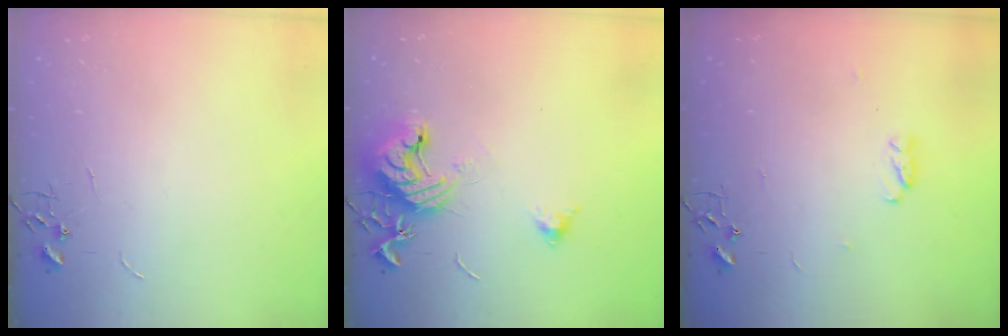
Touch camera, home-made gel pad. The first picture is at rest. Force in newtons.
{"total": 11.7, "press": 11.6, "slide": 1.7}
{"total": 3.7, "press": 3.6, "slide": 0.9}